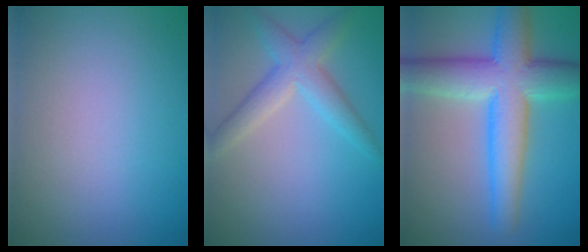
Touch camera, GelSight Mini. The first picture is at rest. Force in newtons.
{"total": 3.7, "press": 3.7, "slide": 0.1}
{"total": 9.0, "press": 9.0, "slide": 0.3}